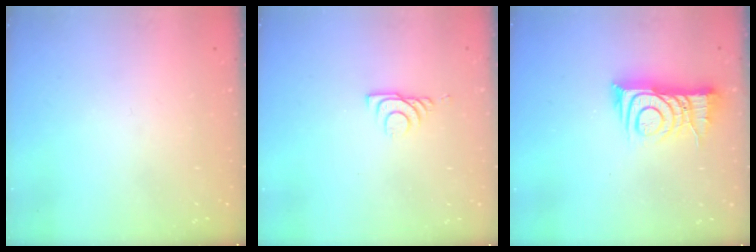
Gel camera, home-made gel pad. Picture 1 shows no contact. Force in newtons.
{"total": 6.9, "press": 6.9, "slide": 0.8}
{"total": 10.6, "press": 10.6, "slide": 1.0}